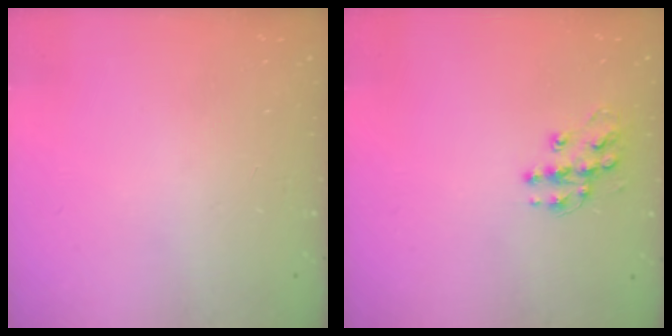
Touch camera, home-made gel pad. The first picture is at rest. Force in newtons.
{"total": 10.8, "press": 10.8, "slide": 0.6}